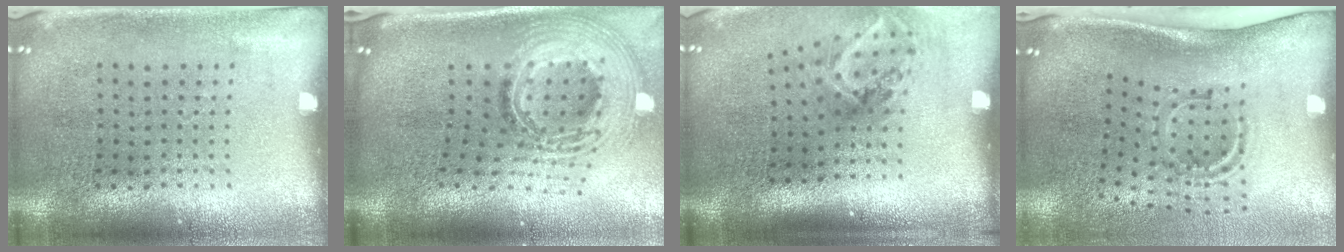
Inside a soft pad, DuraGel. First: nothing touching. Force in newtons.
{"total": 2.9, "press": 2.0, "slide": 2.1}
{"total": 2.1, "press": 1.3, "slide": 1.7}
{"total": 2.1, "press": 1.2, "slide": 1.7}